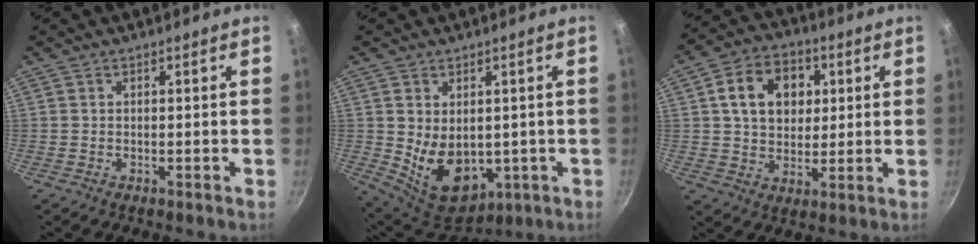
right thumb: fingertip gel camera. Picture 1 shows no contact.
{"total": 11.9, "force": [-0.4, 8.2, 8.5], "torque": [-0.117, -0.021, 0.024]}
{"total": 13.0, "force": [3.3, 9.9, 7.8], "torque": [-0.100, 0.008, 0.048]}